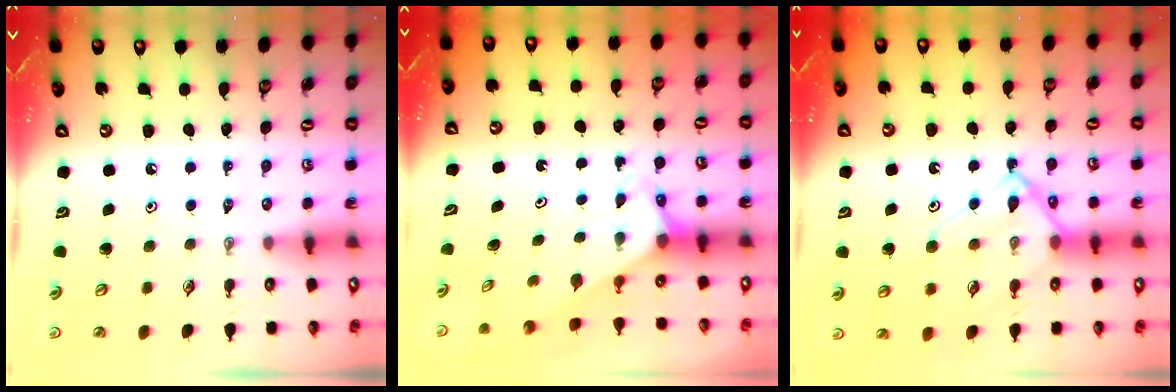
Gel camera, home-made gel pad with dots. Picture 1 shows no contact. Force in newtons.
{"total": 2.7, "press": 2.7, "slide": 0.2}
{"total": 14.0, "press": 13.9, "slide": 1.7}